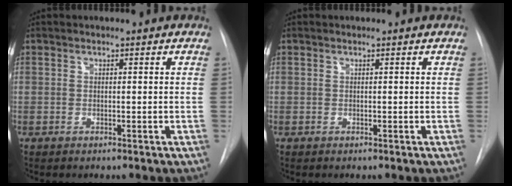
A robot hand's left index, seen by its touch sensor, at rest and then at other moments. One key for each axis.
{"total": 0.0}